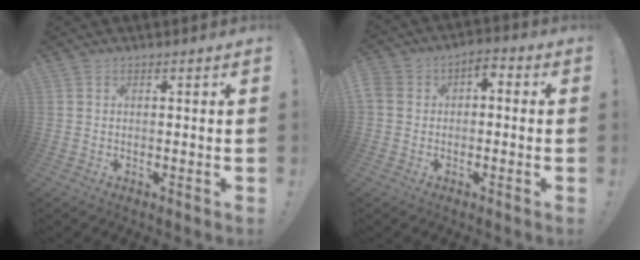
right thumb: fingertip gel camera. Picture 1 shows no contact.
{"total": 5.3, "force": [-2.7, 4.1, 2.1], "torque": [-0.046, 0.025, -0.053]}